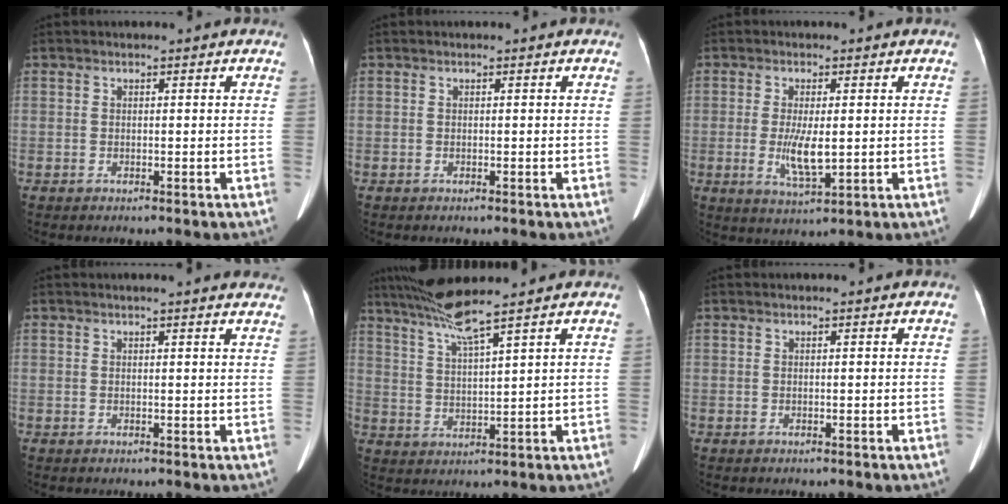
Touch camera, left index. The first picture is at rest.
{"total": 0.0}
{"total": 5.4, "force": [-0.5, 1.3, 5.2], "torque": [-0.105, -0.013, -0.008]}
{"total": 8.5, "force": [7.8, 1.0, 3.3], "torque": [-0.027, 0.008, 0.069]}
{"total": 7.5, "force": [6.1, -1.6, 4.0], "torque": [-0.081, 0.001, 0.116]}
{"total": 0.0}